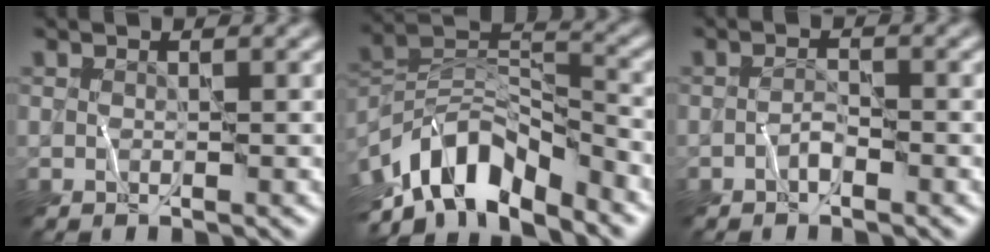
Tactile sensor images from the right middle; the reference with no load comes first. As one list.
[{"total": 10.0, "force": [-6.6, 4.3, 6.2], "torque": [-0.098, 0.003, -0.133]}, {"total": 0.9, "force": [-0.6, 0.2, 0.5], "torque": [-0.008, 0.006, -0.014]}]